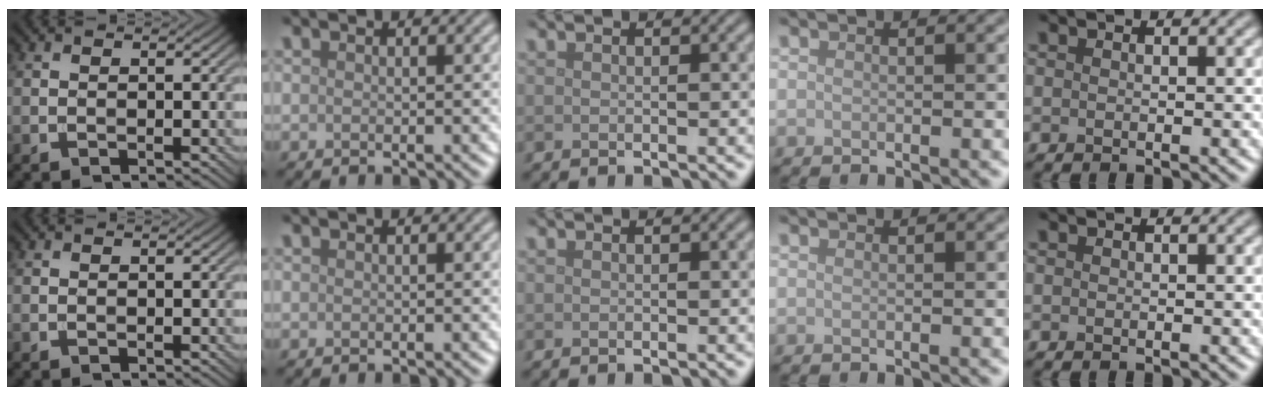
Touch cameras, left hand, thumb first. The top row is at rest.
{}